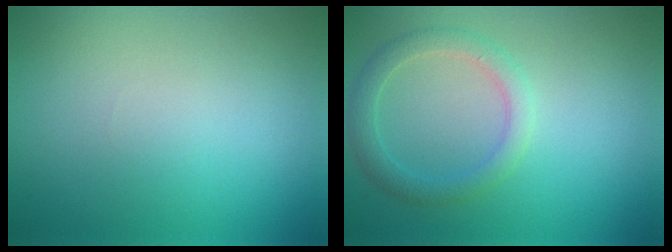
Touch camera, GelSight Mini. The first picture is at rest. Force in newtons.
{"total": 2.5, "press": 2.5, "slide": 0.1}